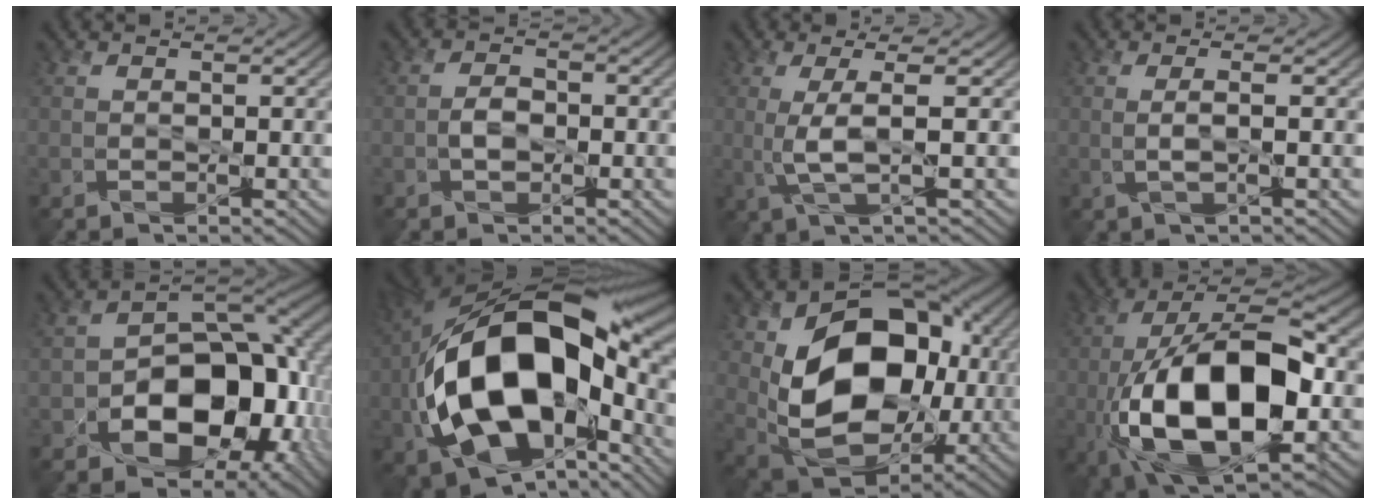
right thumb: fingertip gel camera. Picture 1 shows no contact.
{"total": 2.0, "force": [-0.8, 1.1, 1.5], "torque": [-0.017, 0.004, -0.017]}
{"total": 3.6, "force": [0.1, -0.6, 3.5], "torque": [-0.082, 0.008, 0.002]}
{"total": 1.9, "force": [-0.2, -0.5, 1.8], "torque": [-0.039, 0.006, -0.001]}
{"total": 14.7, "force": [-4.6, 9.8, 10.0], "torque": [-0.136, -0.033, -0.068]}
{"total": 19.8, "force": [-2.5, 11.3, 16.0], "torque": [-0.365, -0.020, -0.022]}
{"total": 17.4, "force": [1.2, 11.8, 12.7], "torque": [-0.210, -0.029, 0.042]}
{"total": 18.1, "force": [-4.9, 8.1, 15.4], "torque": [-0.302, -0.001, -0.093]}